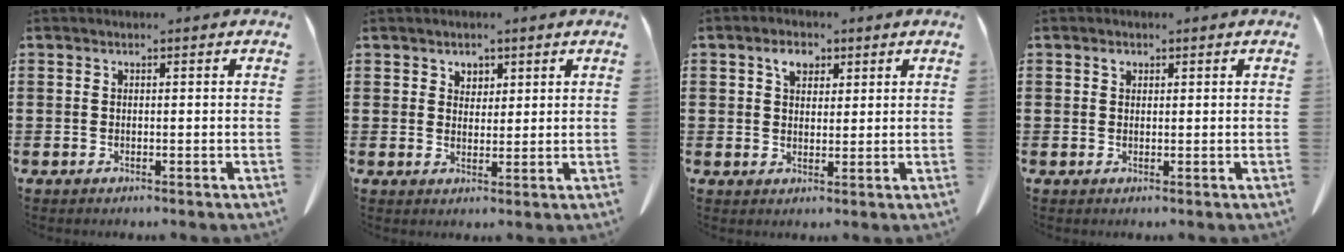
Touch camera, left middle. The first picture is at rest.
{"total": 2.5, "force": [1.8, 1.6, 0.3], "torque": [-0.004, 0.003, 0.033]}
{"total": 3.8, "force": [2.1, 2.7, 1.8], "torque": [-0.029, 0.004, 0.033]}
{"total": 0.9, "force": [0.5, 0.6, 0.4], "torque": [-0.011, 0.004, 0.010]}